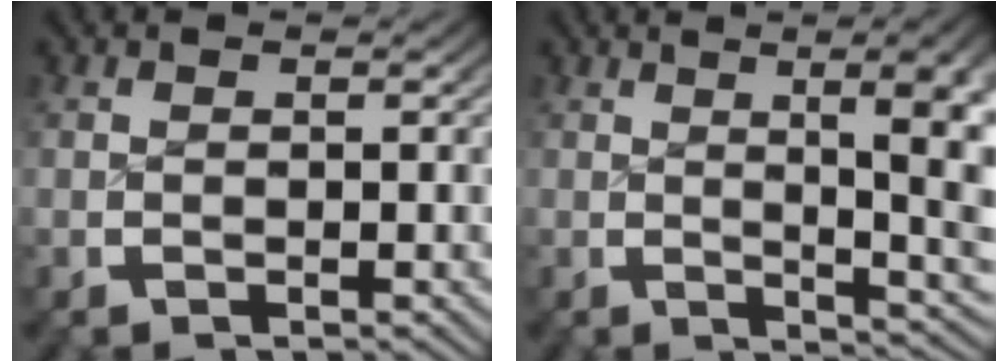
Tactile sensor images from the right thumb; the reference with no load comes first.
{"total": 8.4, "force": [0.7, 3.5, 7.6], "torque": [-0.090, -0.006, 0.013]}